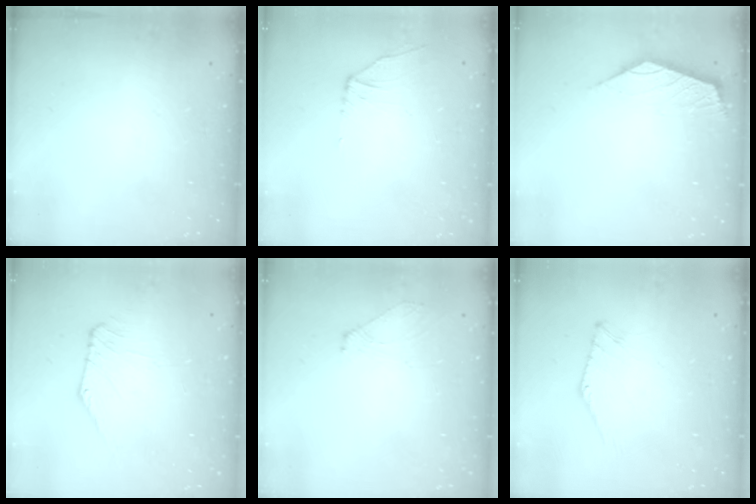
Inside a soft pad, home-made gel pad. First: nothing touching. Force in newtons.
{"total": 2.1, "press": 2.0, "slide": 0.6}
{"total": 2.5, "press": 2.4, "slide": 0.6}
{"total": 1.1, "press": 1.0, "slide": 0.3}
{"total": 2.5, "press": 2.4, "slide": 0.7}
{"total": 1.7, "press": 1.6, "slide": 0.4}